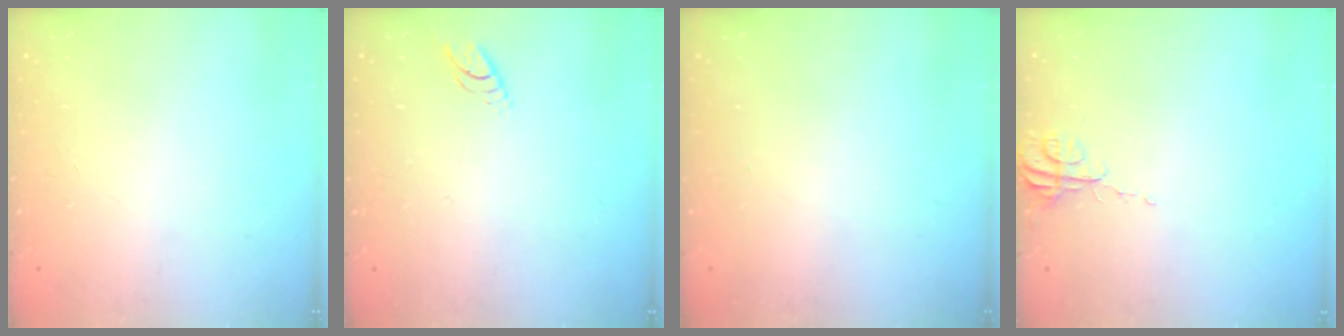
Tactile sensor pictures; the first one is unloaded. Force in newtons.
{"total": 4.0, "press": 4.0, "slide": 0.2}
{"total": 0.0}
{"total": 3.7, "press": 3.7, "slide": 0.3}